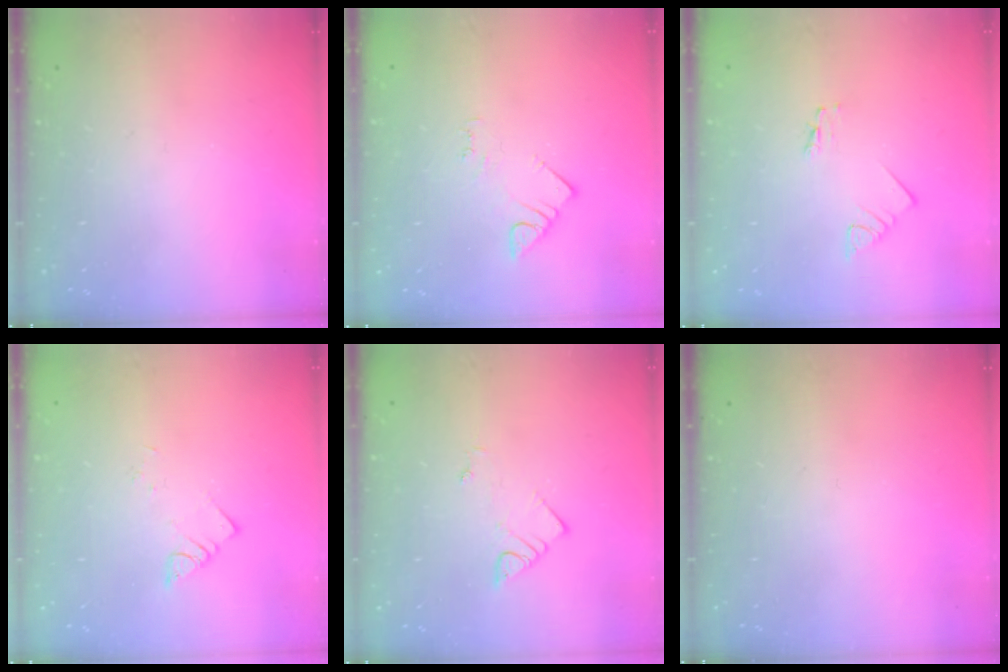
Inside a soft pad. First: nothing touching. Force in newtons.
{"total": 3.6, "press": 3.6, "slide": 0.6}
{"total": 2.5, "press": 2.5, "slide": 0.2}
{"total": 1.9, "press": 1.9, "slide": 0.2}
{"total": 1.9, "press": 1.8, "slide": 0.4}
{"total": 0.0}